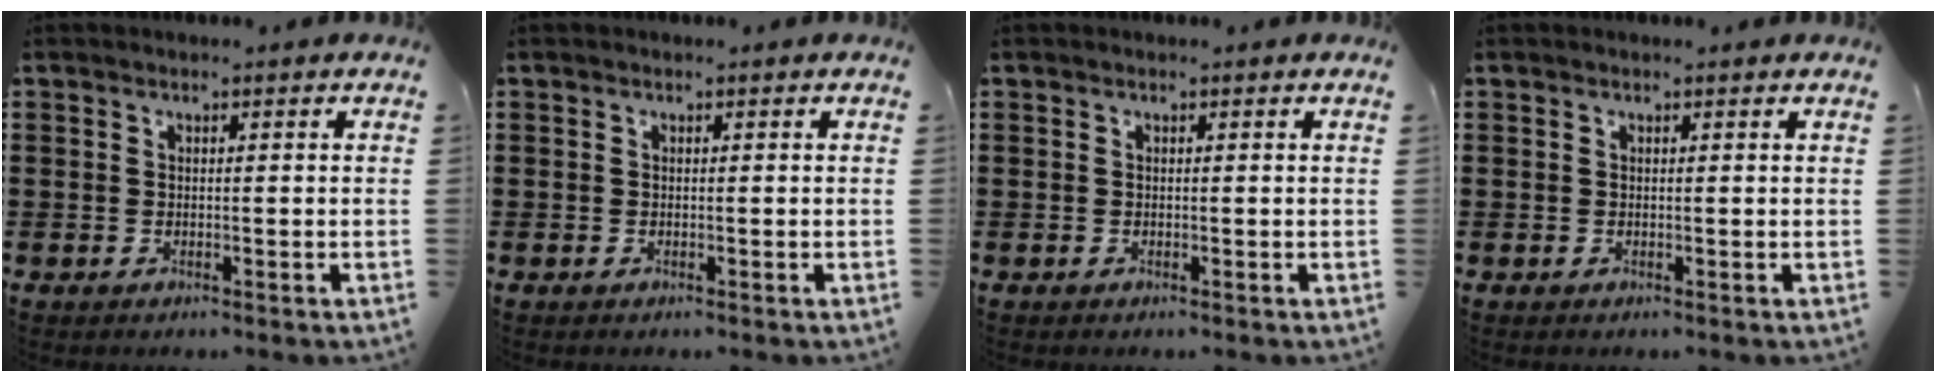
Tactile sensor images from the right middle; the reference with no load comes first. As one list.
[{"total": 0.0}, {"total": 0.0}, {"total": 0.0}]